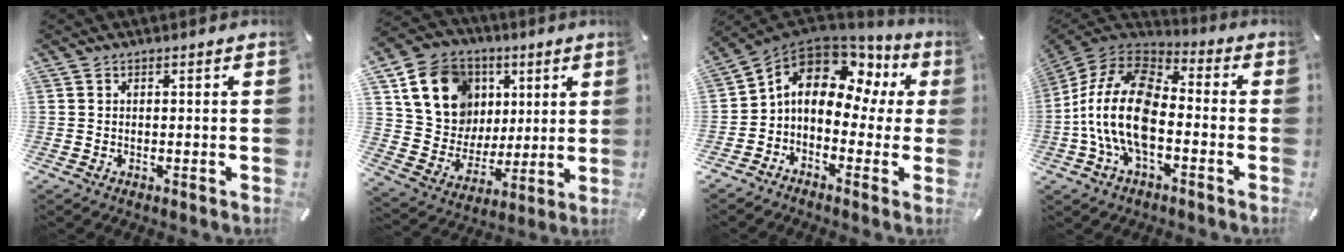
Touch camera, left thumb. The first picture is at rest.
{"total": 17.3, "force": [7.1, 14.3, 6.7], "torque": [-0.113, -0.021, 0.142]}
{"total": 12.0, "force": [4.2, 8.0, 7.8], "torque": [-0.148, -0.018, 0.073]}
{"total": 18.4, "force": [-4.9, 10.4, 14.4], "torque": [-0.305, 0.022, -0.089]}